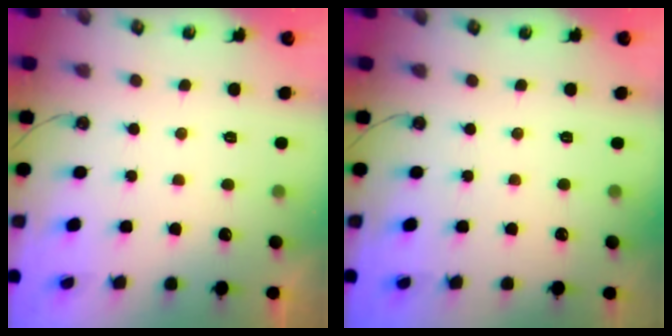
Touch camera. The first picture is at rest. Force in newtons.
{"total": 0.0}